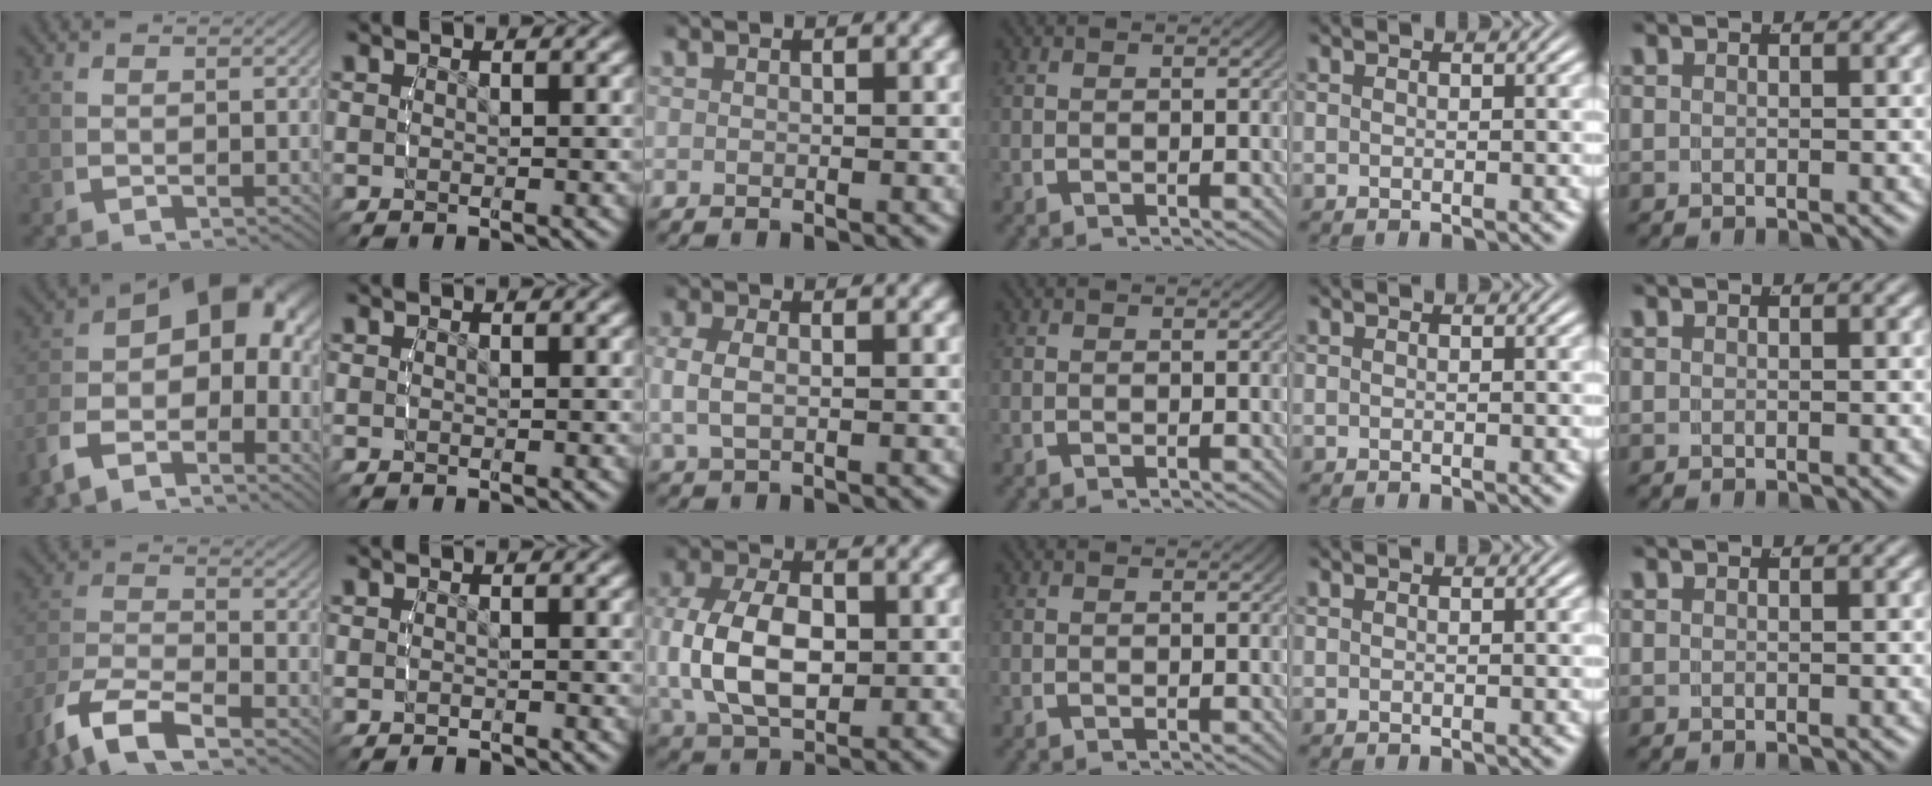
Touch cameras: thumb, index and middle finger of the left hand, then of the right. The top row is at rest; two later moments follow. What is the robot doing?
{"motion": "lift_and_place", "object": "bandage"}